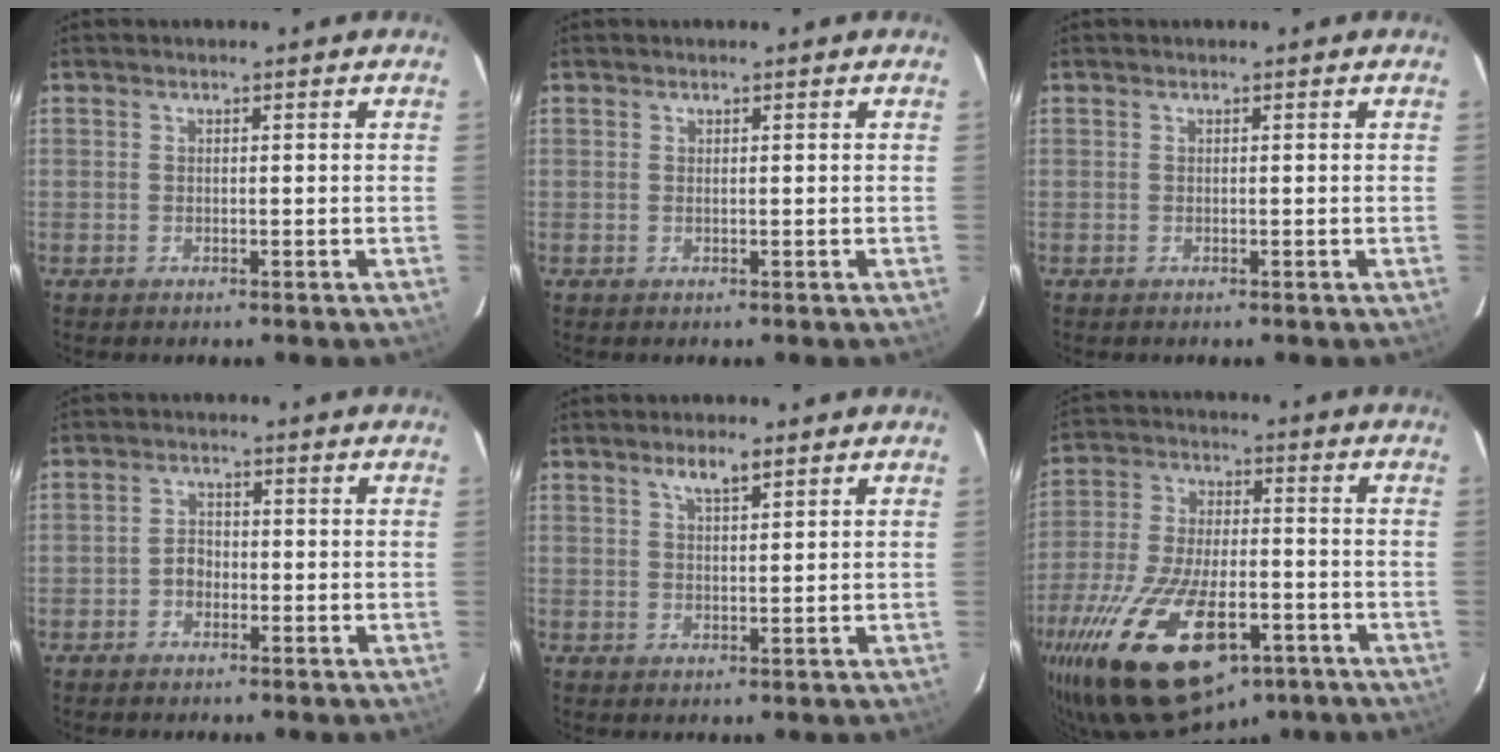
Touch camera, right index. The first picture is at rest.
{"total": 0.0}
{"total": 0.0}
{"total": 2.6, "force": [-1.1, 2.0, 1.0], "torque": [-0.021, 0.009, -0.021]}
{"total": 3.4, "force": [2.3, 0.9, 2.4], "torque": [-0.041, 0.005, 0.040]}
{"total": 26.1, "force": [-13.9, 12.3, 18.4], "torque": [-0.381, -0.046, -0.222]}